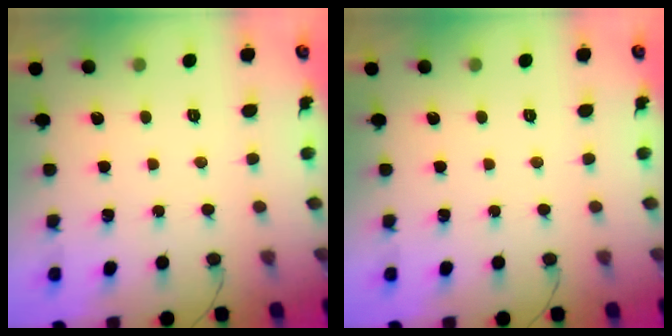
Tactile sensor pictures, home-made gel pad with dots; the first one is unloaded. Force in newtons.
{"total": 0.0}